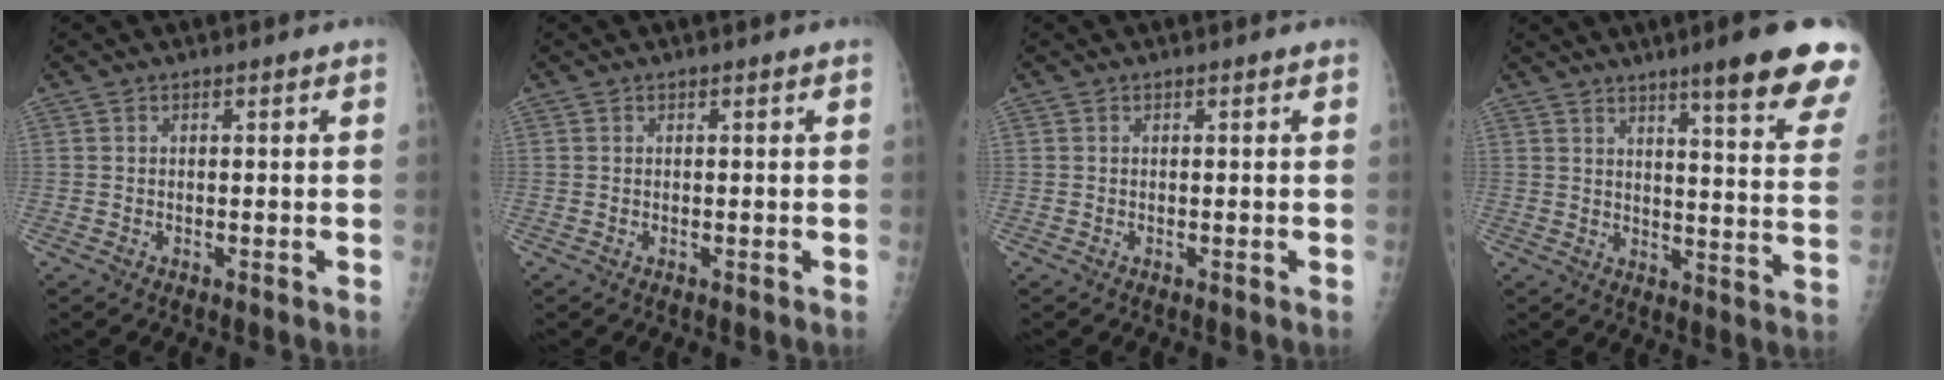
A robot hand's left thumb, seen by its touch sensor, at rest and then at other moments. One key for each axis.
{"total": 0.0}
{"total": 0.0}
{"total": 17.8, "fx": 12.3, "fy": 1.7, "fz": 12.7, "tx": -0.138, "ty": -0.059, "tz": 0.152}